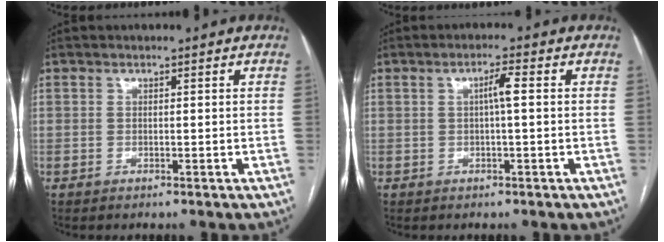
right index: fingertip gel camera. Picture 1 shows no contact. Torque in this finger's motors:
{"motor_torque": [0.26, 0.01, 0.05, 0.06]}